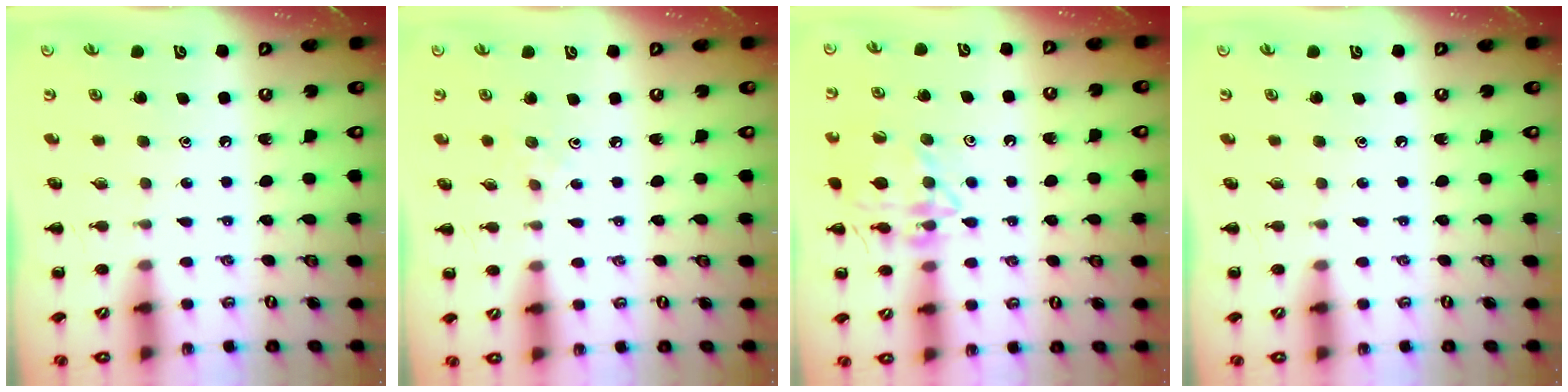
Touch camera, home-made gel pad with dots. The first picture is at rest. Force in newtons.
{"total": 2.5, "press": 2.3, "slide": 1.0}
{"total": 14.1, "press": 14.1, "slide": 1.0}
{"total": 0.0}